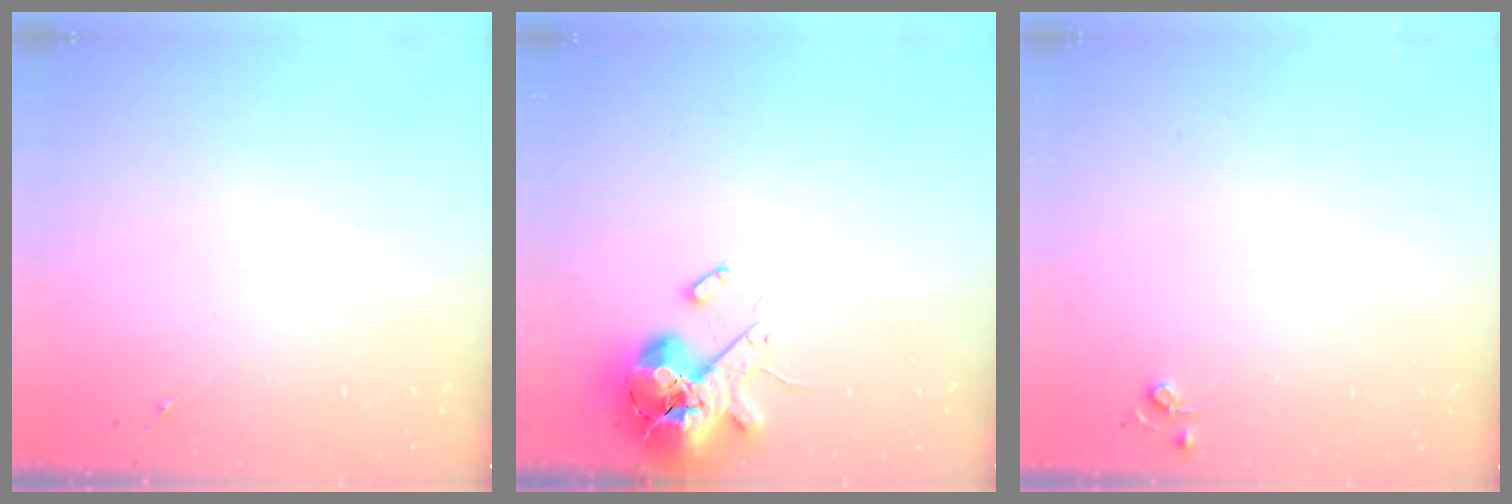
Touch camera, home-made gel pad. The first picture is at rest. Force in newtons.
{"total": 13.2, "press": 13.0, "slide": 2.2}
{"total": 3.8, "press": 3.8, "slide": 0.5}